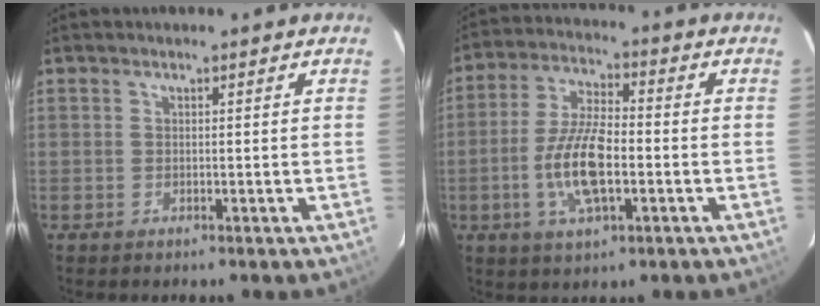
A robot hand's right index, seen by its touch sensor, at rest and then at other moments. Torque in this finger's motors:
{"motor_torque": [1.82, -0.32, 0.93, 0.13]}